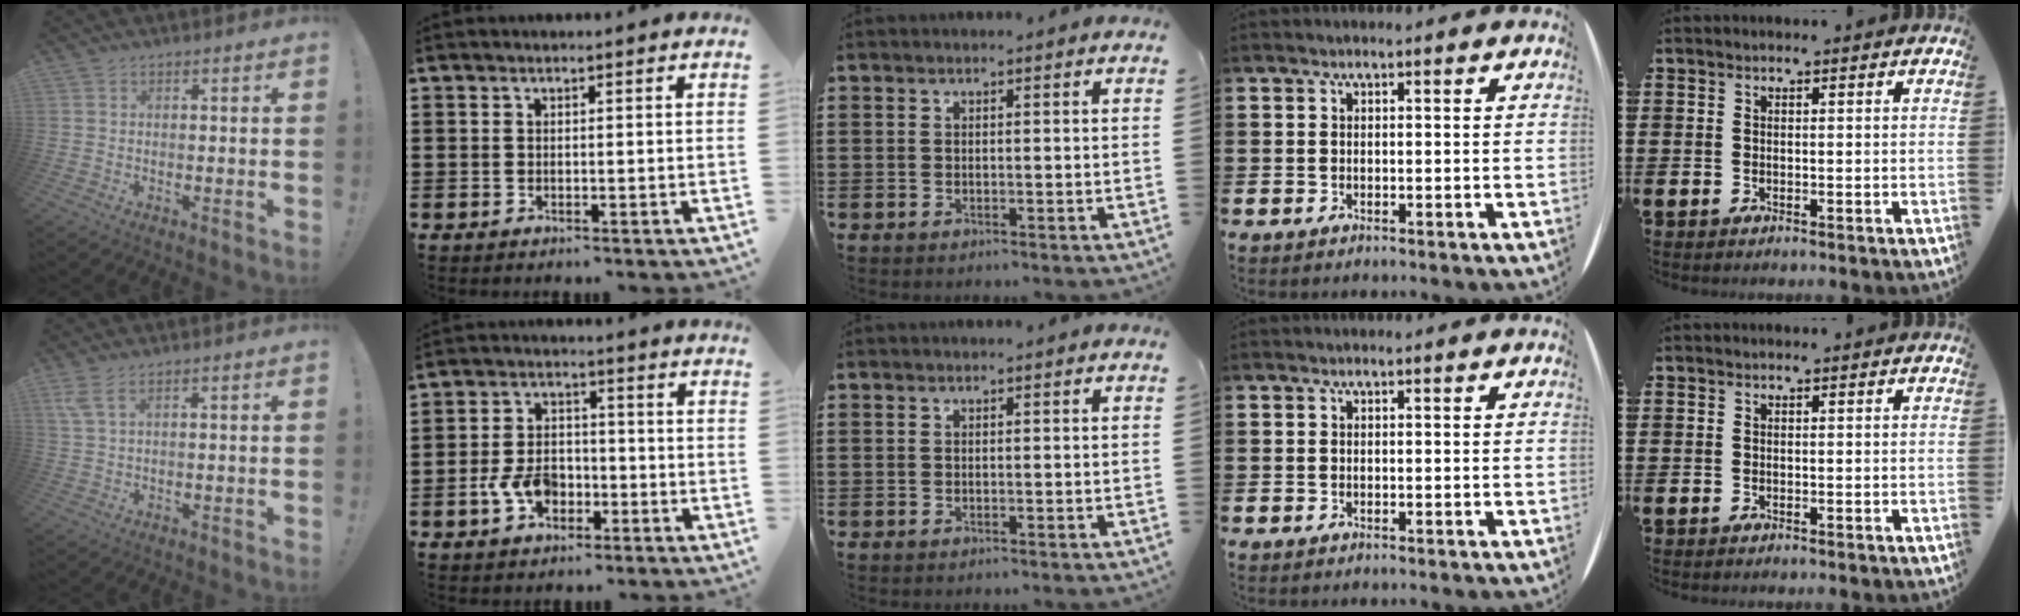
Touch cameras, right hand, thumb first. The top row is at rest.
{"thumb": {"total": 3.6, "force": [1.9, 1.0, 2.9], "torque": [-0.067, 0.001, 0.036]}, "index": {"total": 6.3, "force": [-2.3, 4.2, 4.2], "torque": [-0.096, 0.006, -0.044]}}